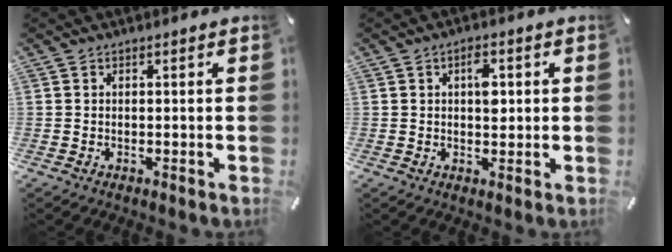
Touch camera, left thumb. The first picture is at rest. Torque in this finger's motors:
{"motor_torque": [0.57, 0.77, 0.55, -0.15, 0.01]}